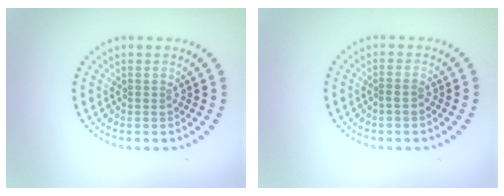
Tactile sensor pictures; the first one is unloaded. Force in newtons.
{"total": 0.6, "press": 0.4, "slide": 0.5}